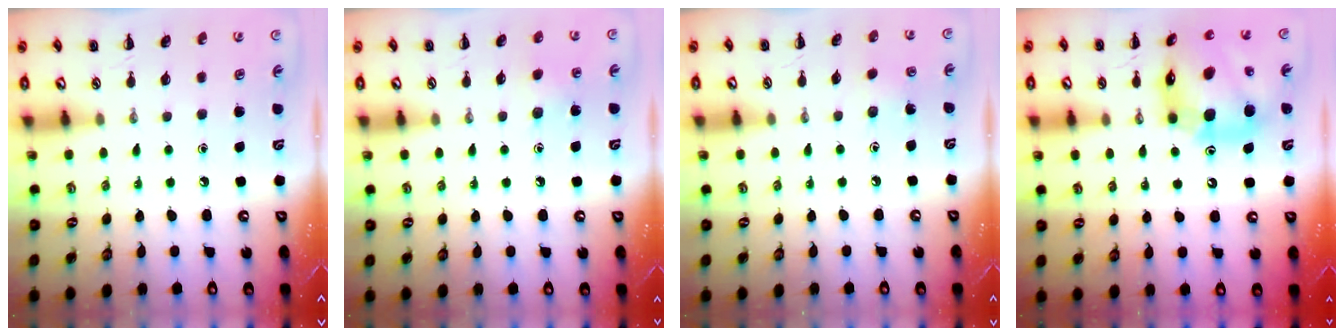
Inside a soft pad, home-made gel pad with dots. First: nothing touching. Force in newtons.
{"total": 5.3, "press": 5.0, "slide": 1.6}
{"total": 4.4, "press": 4.2, "slide": 1.5}
{"total": 16.2, "press": 15.4, "slide": 4.8}